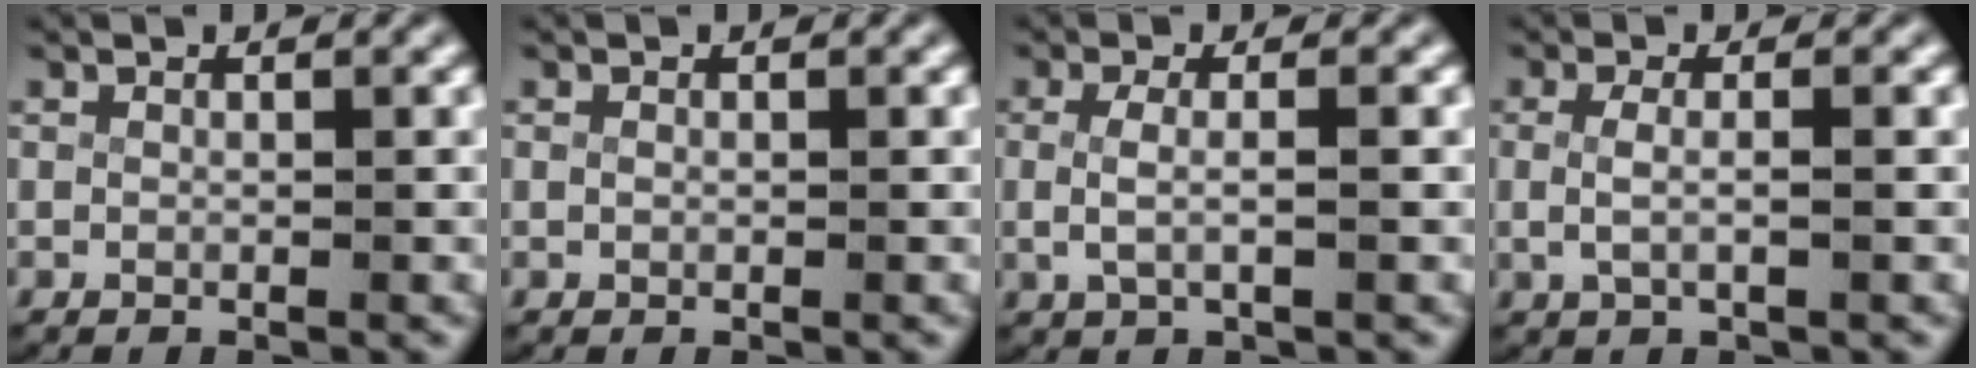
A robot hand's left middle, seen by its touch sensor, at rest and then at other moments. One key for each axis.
{"total": 0.0}
{"total": 2.5, "fx": -0.2, "fy": 1.0, "fz": 2.3, "tx": -0.060, "ty": -0.008, "tz": 0.003}
{"total": 2.3, "fx": -0.2, "fy": 0.8, "fz": 2.1, "tx": -0.054, "ty": -0.008, "tz": 0.001}